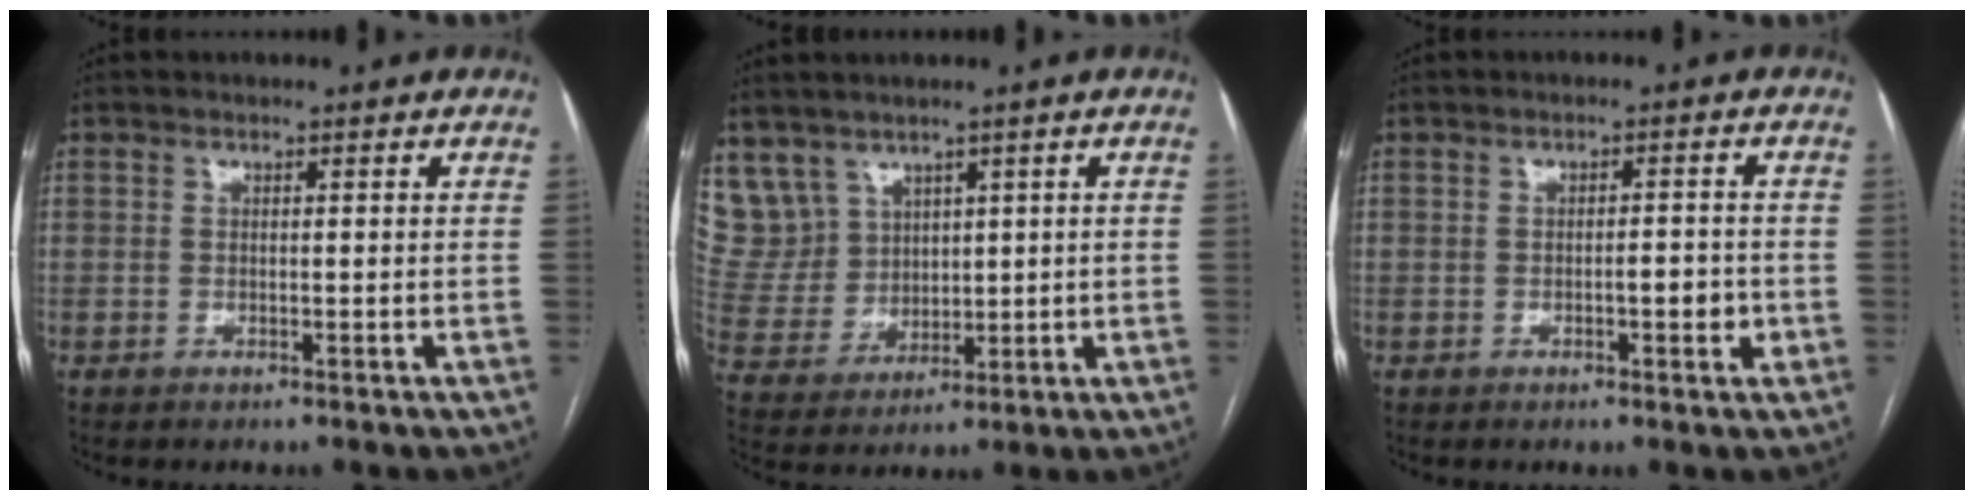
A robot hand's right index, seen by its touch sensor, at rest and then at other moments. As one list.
[{"total": 9.2, "force": [5.5, 7.3, 0.8], "torque": [-0.037, 0.038, 0.133]}, {"total": 3.0, "force": [-0.7, 1.0, 2.7], "torque": [-0.041, 0.001, -0.007]}]